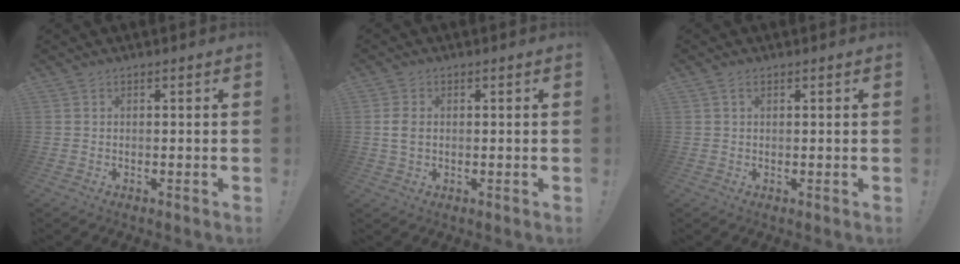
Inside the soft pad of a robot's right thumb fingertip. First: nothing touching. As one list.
[{"total": 3.8, "force": [0.2, 2.6, 2.8], "torque": [-0.060, 0.000, 0.001]}, {"total": 1.3, "force": [0.6, 0.7, 0.8], "torque": [-0.013, 0.001, 0.009]}]